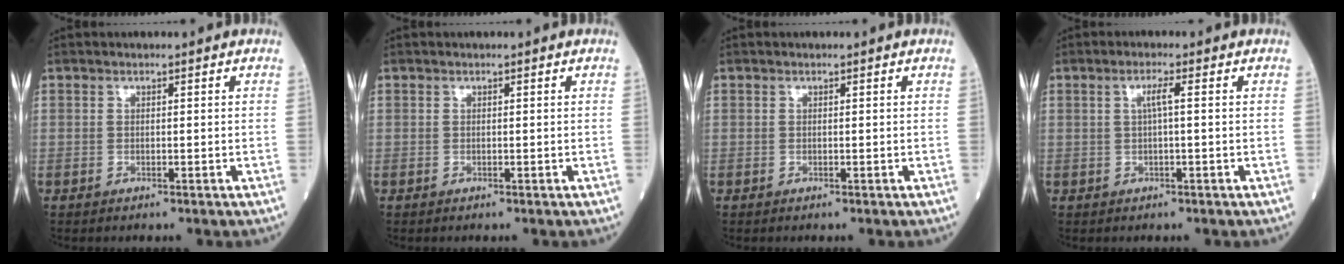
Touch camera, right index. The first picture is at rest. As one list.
[{"total": 0.0}, {"total": 0.0}, {"total": 2.1, "force": [0.3, -0.1, 2.0], "torque": [-0.039, 0.003, 0.005]}]